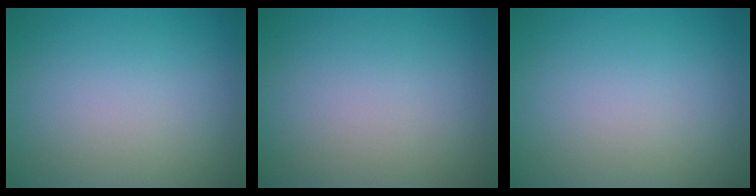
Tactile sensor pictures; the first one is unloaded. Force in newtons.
{"total": 0.0}
{"total": 0.0}